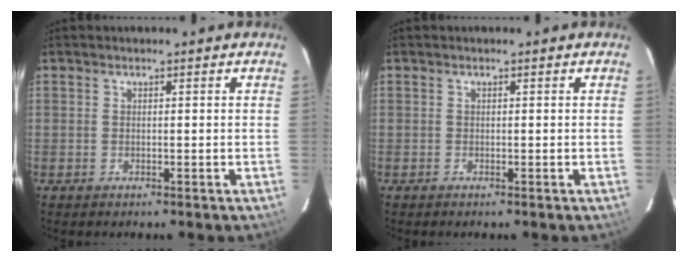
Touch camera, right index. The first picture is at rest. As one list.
[{"total": 0.0}]